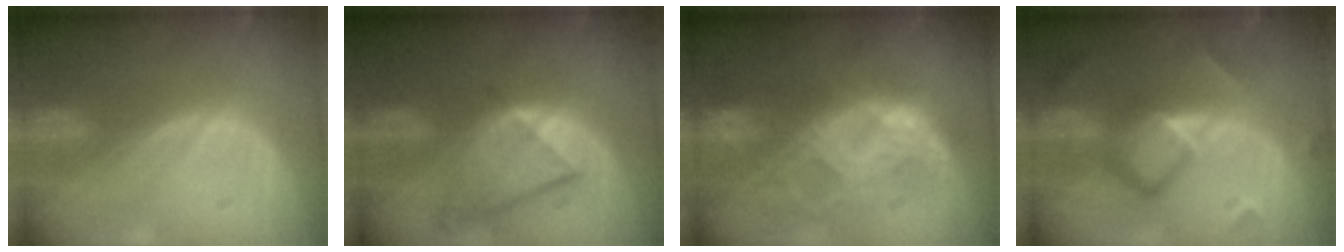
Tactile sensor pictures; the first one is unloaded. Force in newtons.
{"total": 8.2, "press": 7.2, "slide": 3.9}
{"total": 9.3, "press": 8.8, "slide": 2.9}
{"total": 7.9, "press": 7.8, "slide": 0.5}